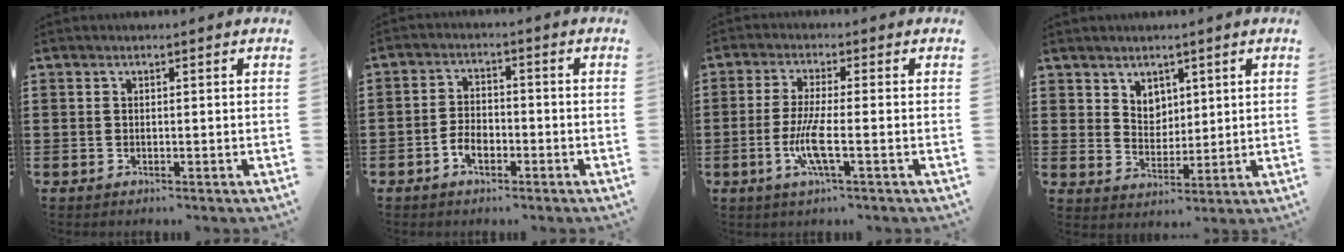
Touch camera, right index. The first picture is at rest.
{"total": 3.4, "force": [-1.8, 2.0, 2.0], "torque": [-0.044, 0.004, -0.036]}
{"total": 6.4, "force": [-1.6, 0.7, 6.1], "torque": [-0.138, -0.020, -0.037]}
{"total": 4.3, "force": [3.1, 2.9, 0.5], "torque": [-0.023, 0.003, 0.059]}